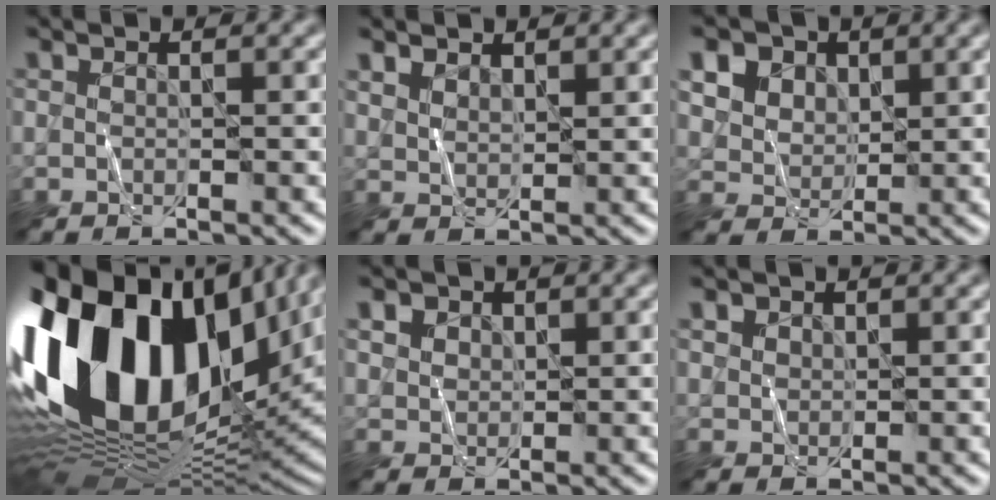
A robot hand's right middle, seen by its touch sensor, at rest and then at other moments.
{"total": 1.9, "force": [1.5, 0.9, 0.7], "torque": [-0.021, -0.001, 0.031]}
{"total": 10.2, "force": [5.4, 7.2, 4.8], "torque": [-0.114, 0.031, 0.082]}
{"total": 21.0, "force": [4.9, 12.4, 16.3], "torque": [-0.345, -0.004, 0.082]}
{"total": 3.4, "force": [1.9, 2.4, 1.5], "torque": [-0.044, 0.007, 0.036]}
{"total": 1.7, "force": [1.0, 1.2, 0.5], "torque": [-0.014, 0.000, 0.021]}